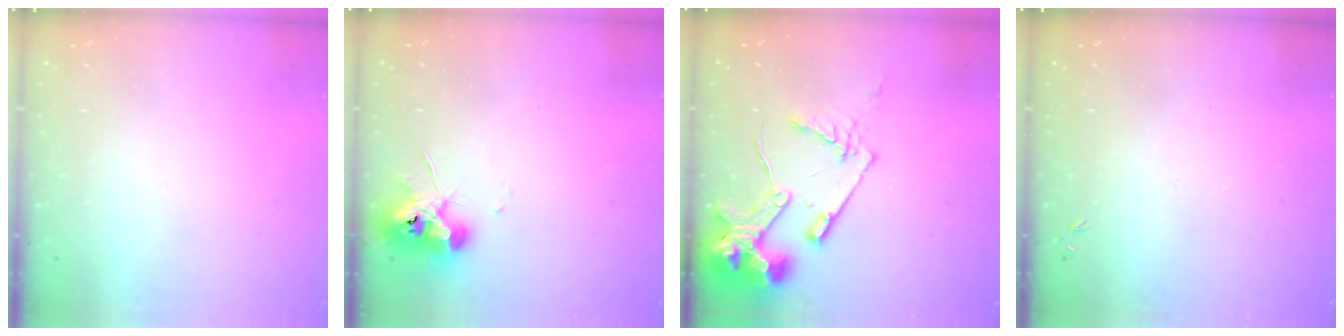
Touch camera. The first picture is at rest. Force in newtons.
{"total": 9.6, "press": 9.6, "slide": 0.9}
{"total": 15.7, "press": 15.6, "slide": 1.7}
{"total": 0.0}